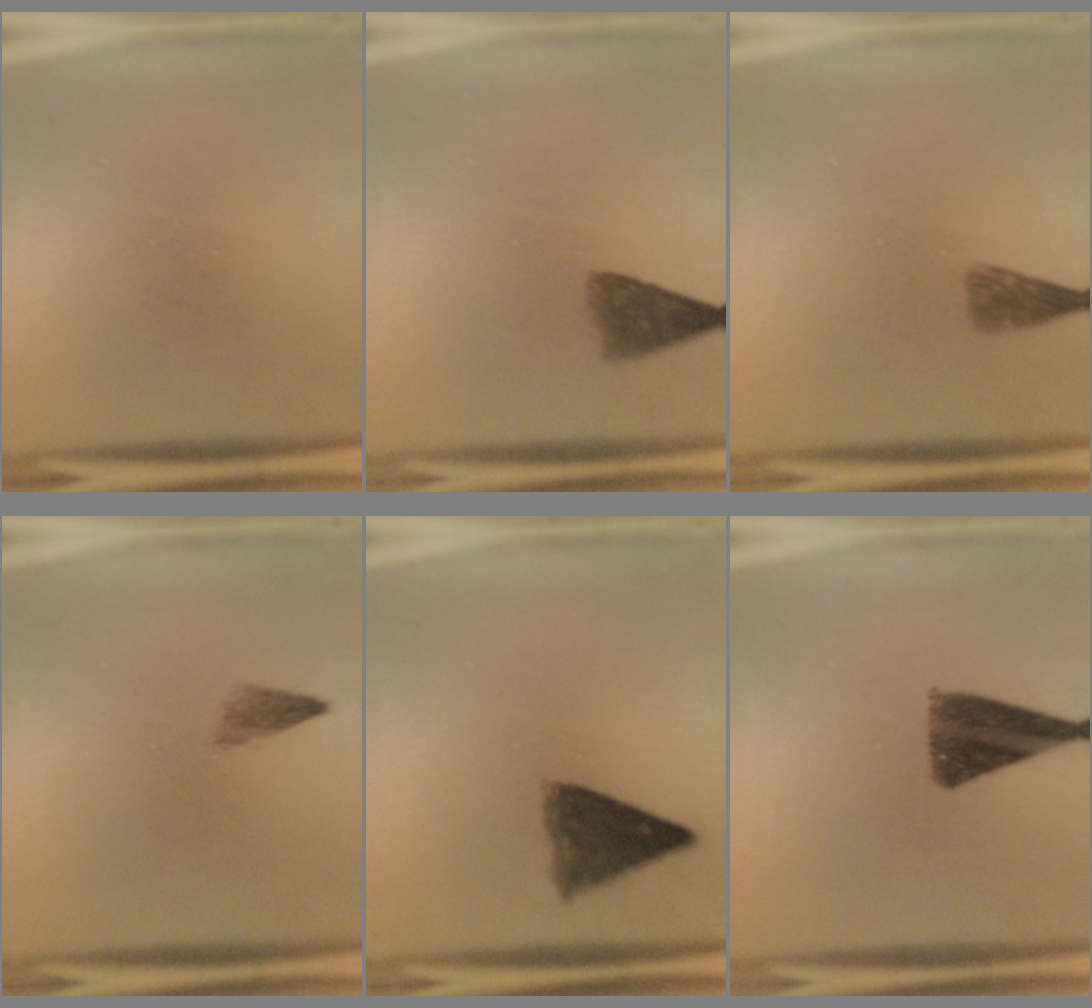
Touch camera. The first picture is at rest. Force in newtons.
{"total": 4.2}
{"total": 2.5}
{"total": 1.9}
{"total": 7.3}
{"total": 10.3}